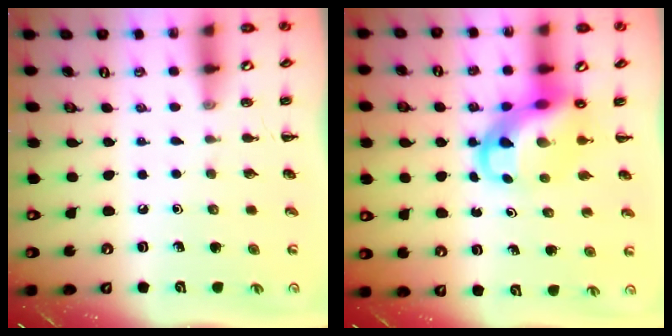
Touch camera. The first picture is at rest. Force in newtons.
{"total": 8.6, "press": 8.3, "slide": 2.3}